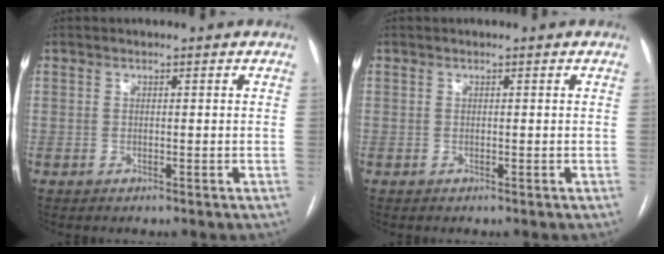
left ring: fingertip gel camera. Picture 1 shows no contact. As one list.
[{"total": 0.0}]